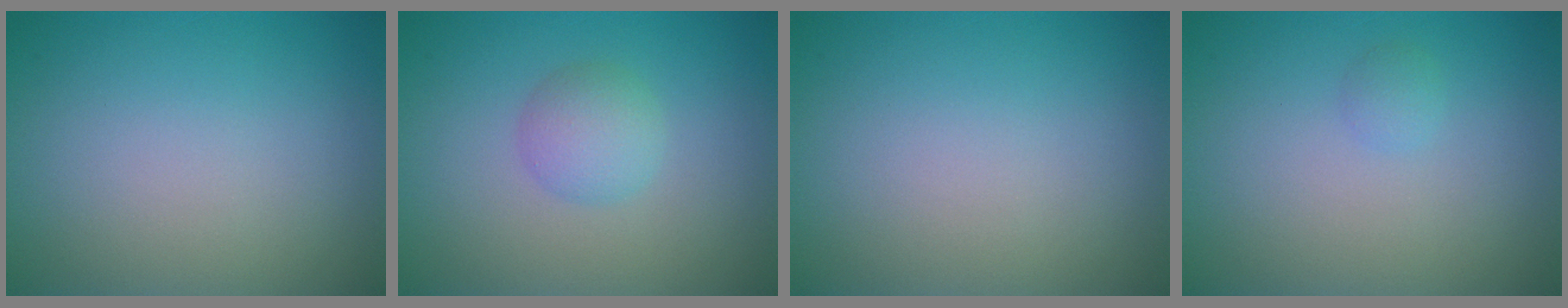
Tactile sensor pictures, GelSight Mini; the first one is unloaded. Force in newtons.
{"total": 2.3, "press": 2.3, "slide": 0.1}
{"total": 0.0}
{"total": 0.8, "press": 0.8, "slide": 0.0}